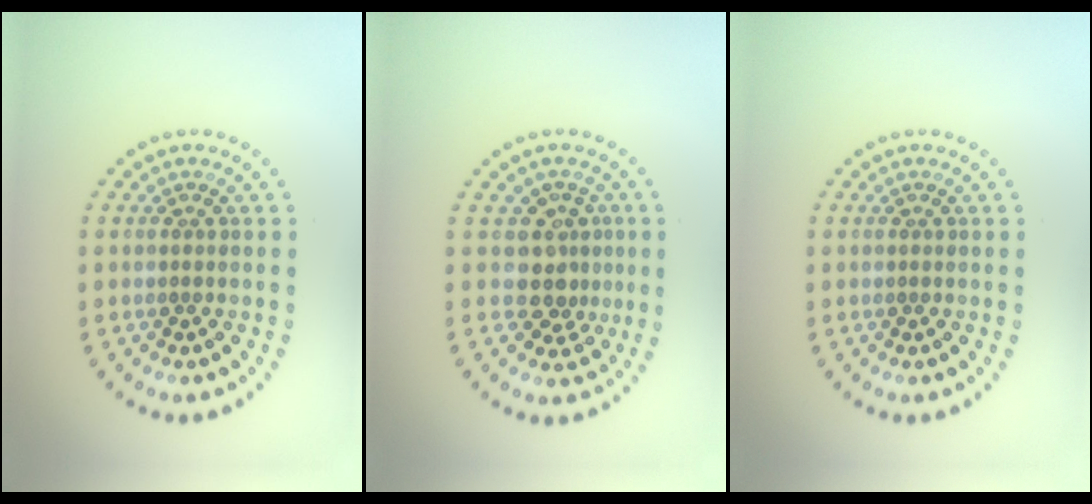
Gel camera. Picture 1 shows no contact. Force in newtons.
{"total": 3.1, "press": 2.4, "slide": 1.9}
{"total": 0.0}